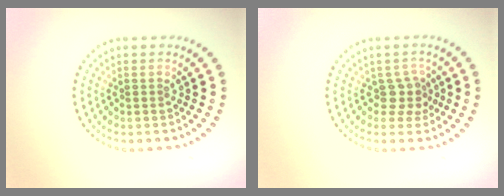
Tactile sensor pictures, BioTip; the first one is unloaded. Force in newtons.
{"total": 1.9, "press": 1.5, "slide": 1.2}